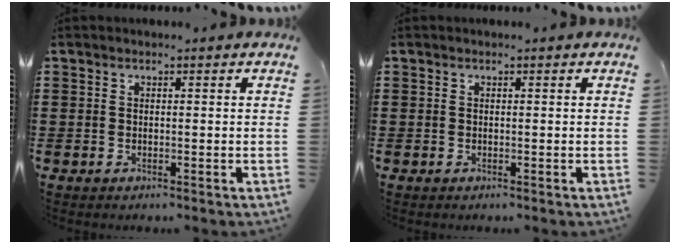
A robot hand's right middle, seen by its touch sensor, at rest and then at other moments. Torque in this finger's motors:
{"motor_torque": [0.18, -0.28, -0.02, -0.01]}